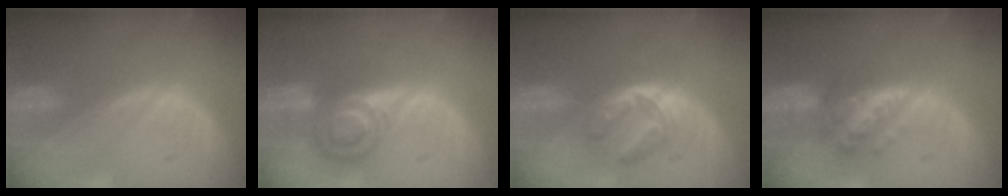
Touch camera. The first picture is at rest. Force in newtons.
{"total": 7.3, "press": 6.3, "slide": 3.8}
{"total": 5.8, "press": 5.0, "slide": 3.0}
{"total": 5.6, "press": 5.2, "slide": 2.1}